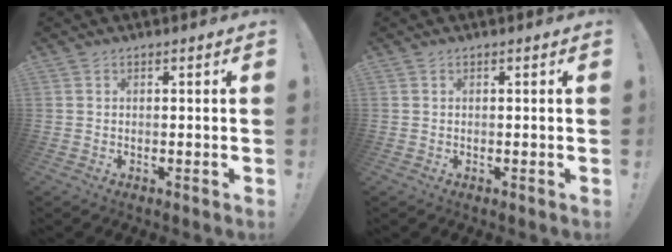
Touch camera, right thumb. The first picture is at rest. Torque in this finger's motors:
{"motor_torque": [0.00, 0.00, 0.04, -0.04, 0.00]}